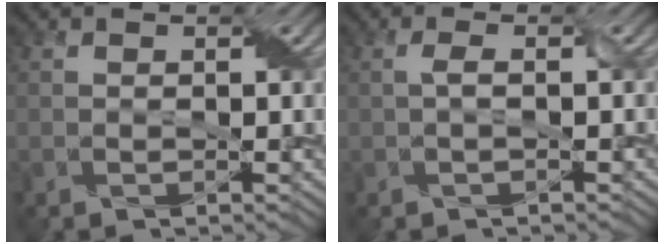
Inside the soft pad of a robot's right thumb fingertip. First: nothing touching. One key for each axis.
{"total": 1.2, "fx": 0.0, "fy": 0.2, "fz": 1.2, "tx": -0.027, "ty": 0.006, "tz": 0.001}